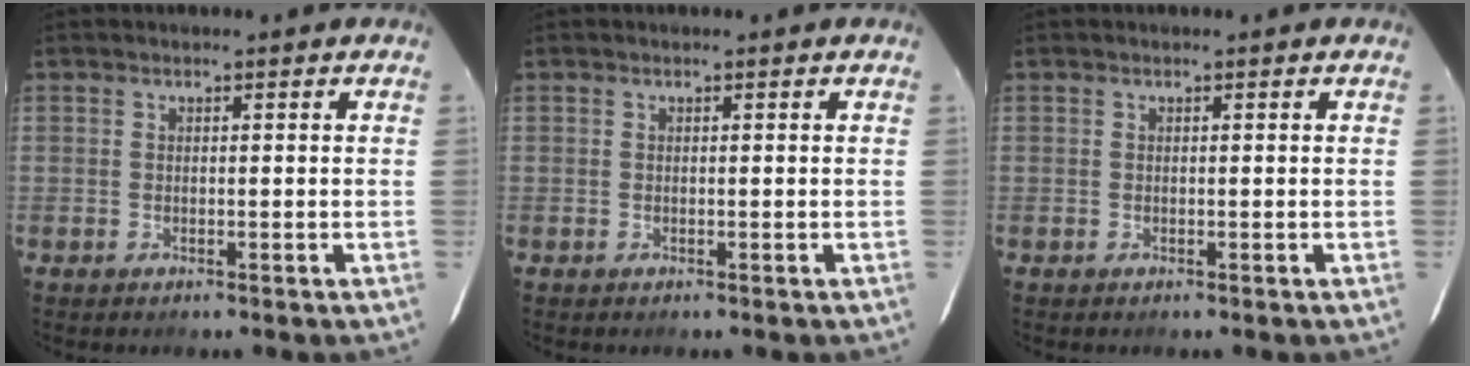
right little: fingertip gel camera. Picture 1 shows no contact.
{"total": 0.0}
{"total": 0.0}